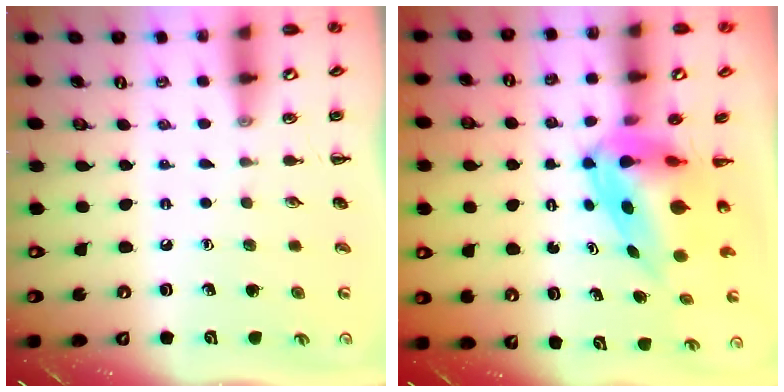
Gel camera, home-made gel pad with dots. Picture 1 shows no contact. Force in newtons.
{"total": 7.3, "press": 6.9, "slide": 2.3}